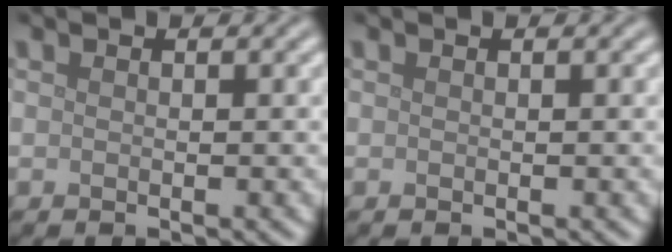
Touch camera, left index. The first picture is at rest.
{"total": 0.0}